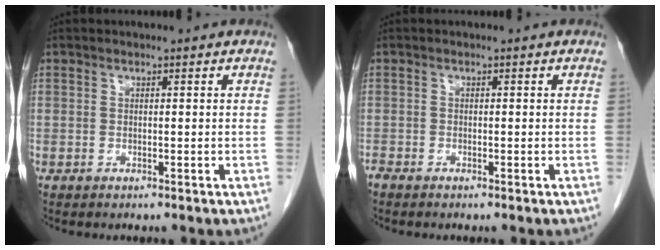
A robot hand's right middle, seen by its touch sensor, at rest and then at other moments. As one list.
[{"total": 0.8, "force": [-0.8, 0.1, 0.2], "torque": [-0.010, -0.002, -0.014]}]